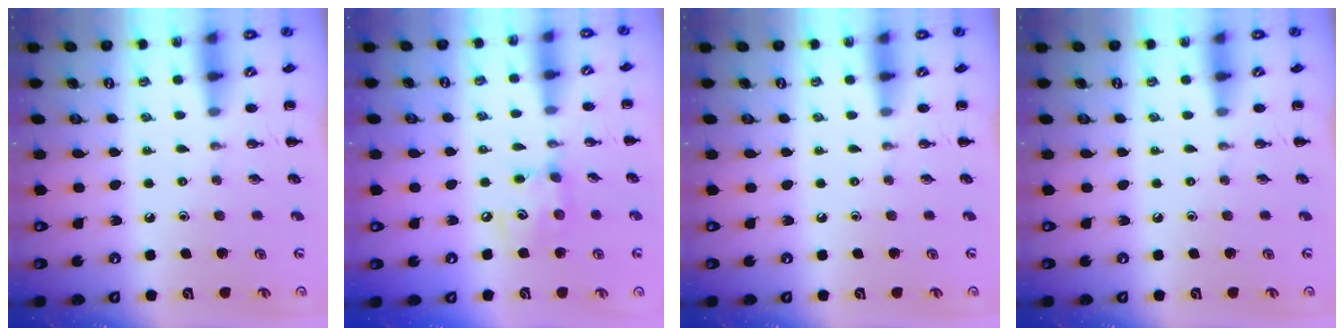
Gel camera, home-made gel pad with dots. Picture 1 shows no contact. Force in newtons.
{"total": 6.8, "press": 6.8, "slide": 0.6}
{"total": 0.0}
{"total": 0.0}